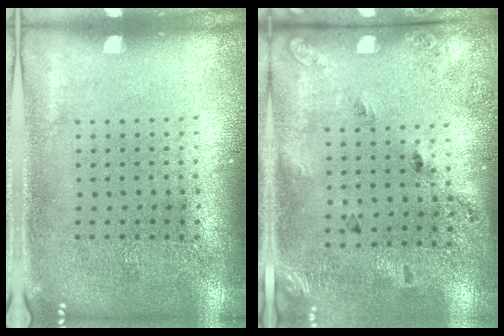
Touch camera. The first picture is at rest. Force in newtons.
{"total": 1.7, "press": 1.0, "slide": 1.4}